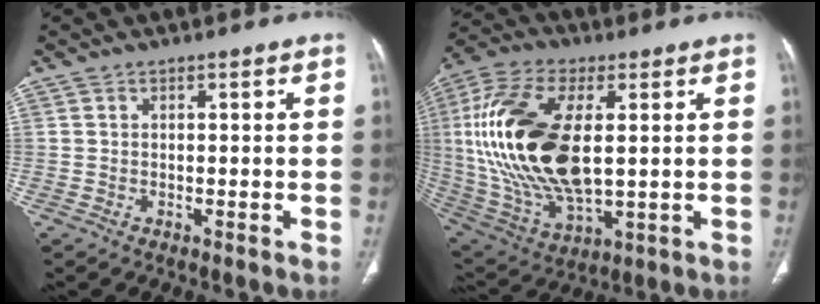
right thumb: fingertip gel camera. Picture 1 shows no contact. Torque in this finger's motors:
{"motor_torque": [0.18, 4.64, 2.19, 0.30, 0.43]}